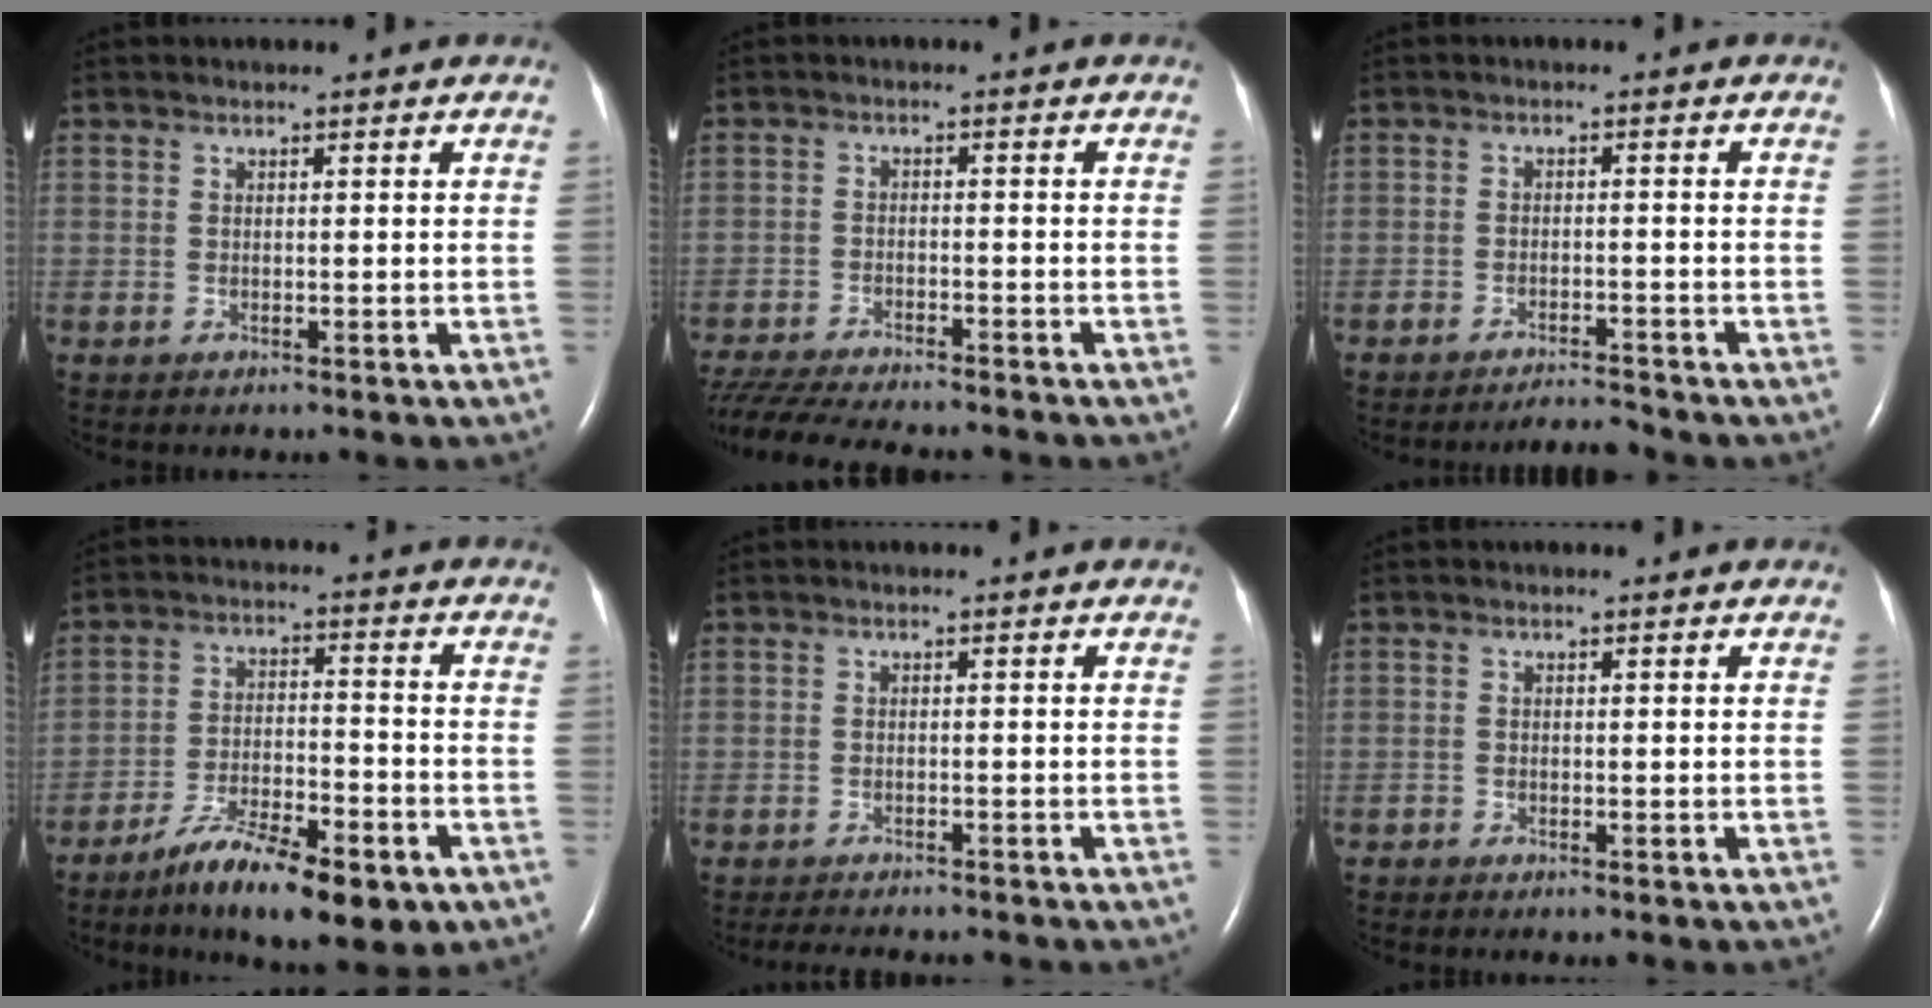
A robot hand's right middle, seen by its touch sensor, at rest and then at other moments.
{"total": 14.9, "force": [-13.2, 2.1, 6.6], "torque": [-0.139, -0.027, -0.202]}
{"total": 2.8, "force": [-2.7, -0.3, 0.1], "torque": [-0.005, -0.014, -0.044]}
{"total": 12.9, "force": [-8.1, 3.7, 9.3], "torque": [-0.154, -0.006, -0.129]}
{"total": 5.5, "force": [-4.9, 1.0, 2.2], "torque": [-0.033, -0.011, -0.070]}
{"total": 0.8, "force": [-0.7, 0.2, -0.2], "torque": [0.004, -0.001, -0.015]}